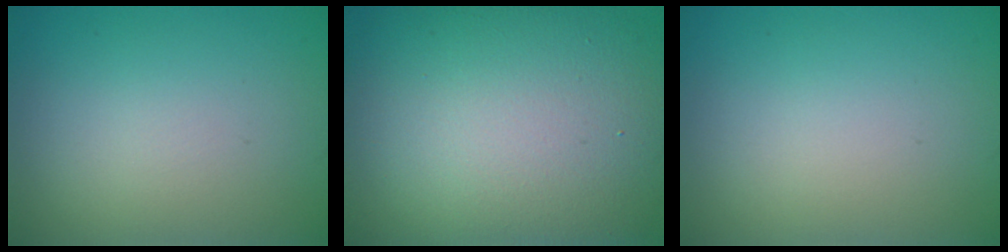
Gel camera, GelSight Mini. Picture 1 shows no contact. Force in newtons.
{"total": 16.4, "press": 16.3, "slide": 1.4}
{"total": 0.0}